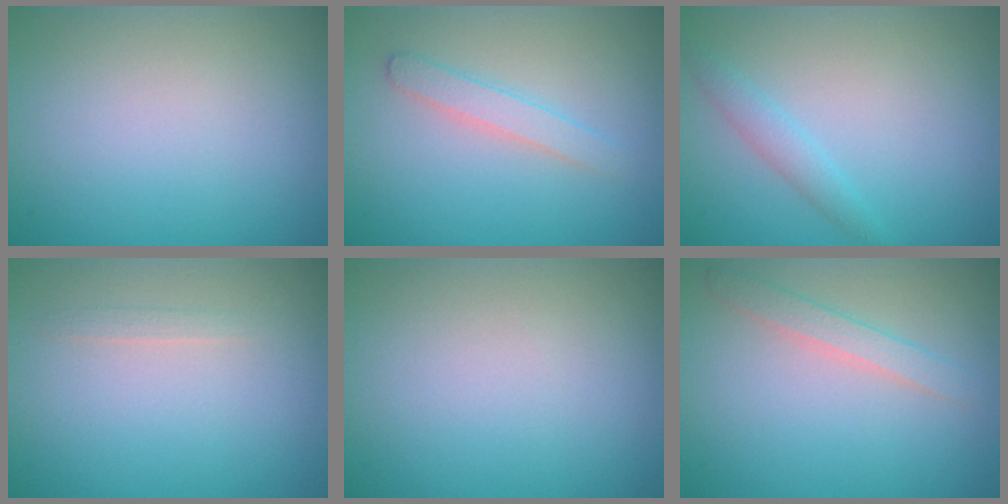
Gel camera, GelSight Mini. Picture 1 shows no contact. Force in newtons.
{"total": 1.7, "press": 1.7, "slide": 0.1}
{"total": 1.6, "press": 1.6, "slide": 0.0}
{"total": 0.6, "press": 0.6, "slide": 0.0}
{"total": 0.0}
{"total": 1.8, "press": 1.8, "slide": 0.1}